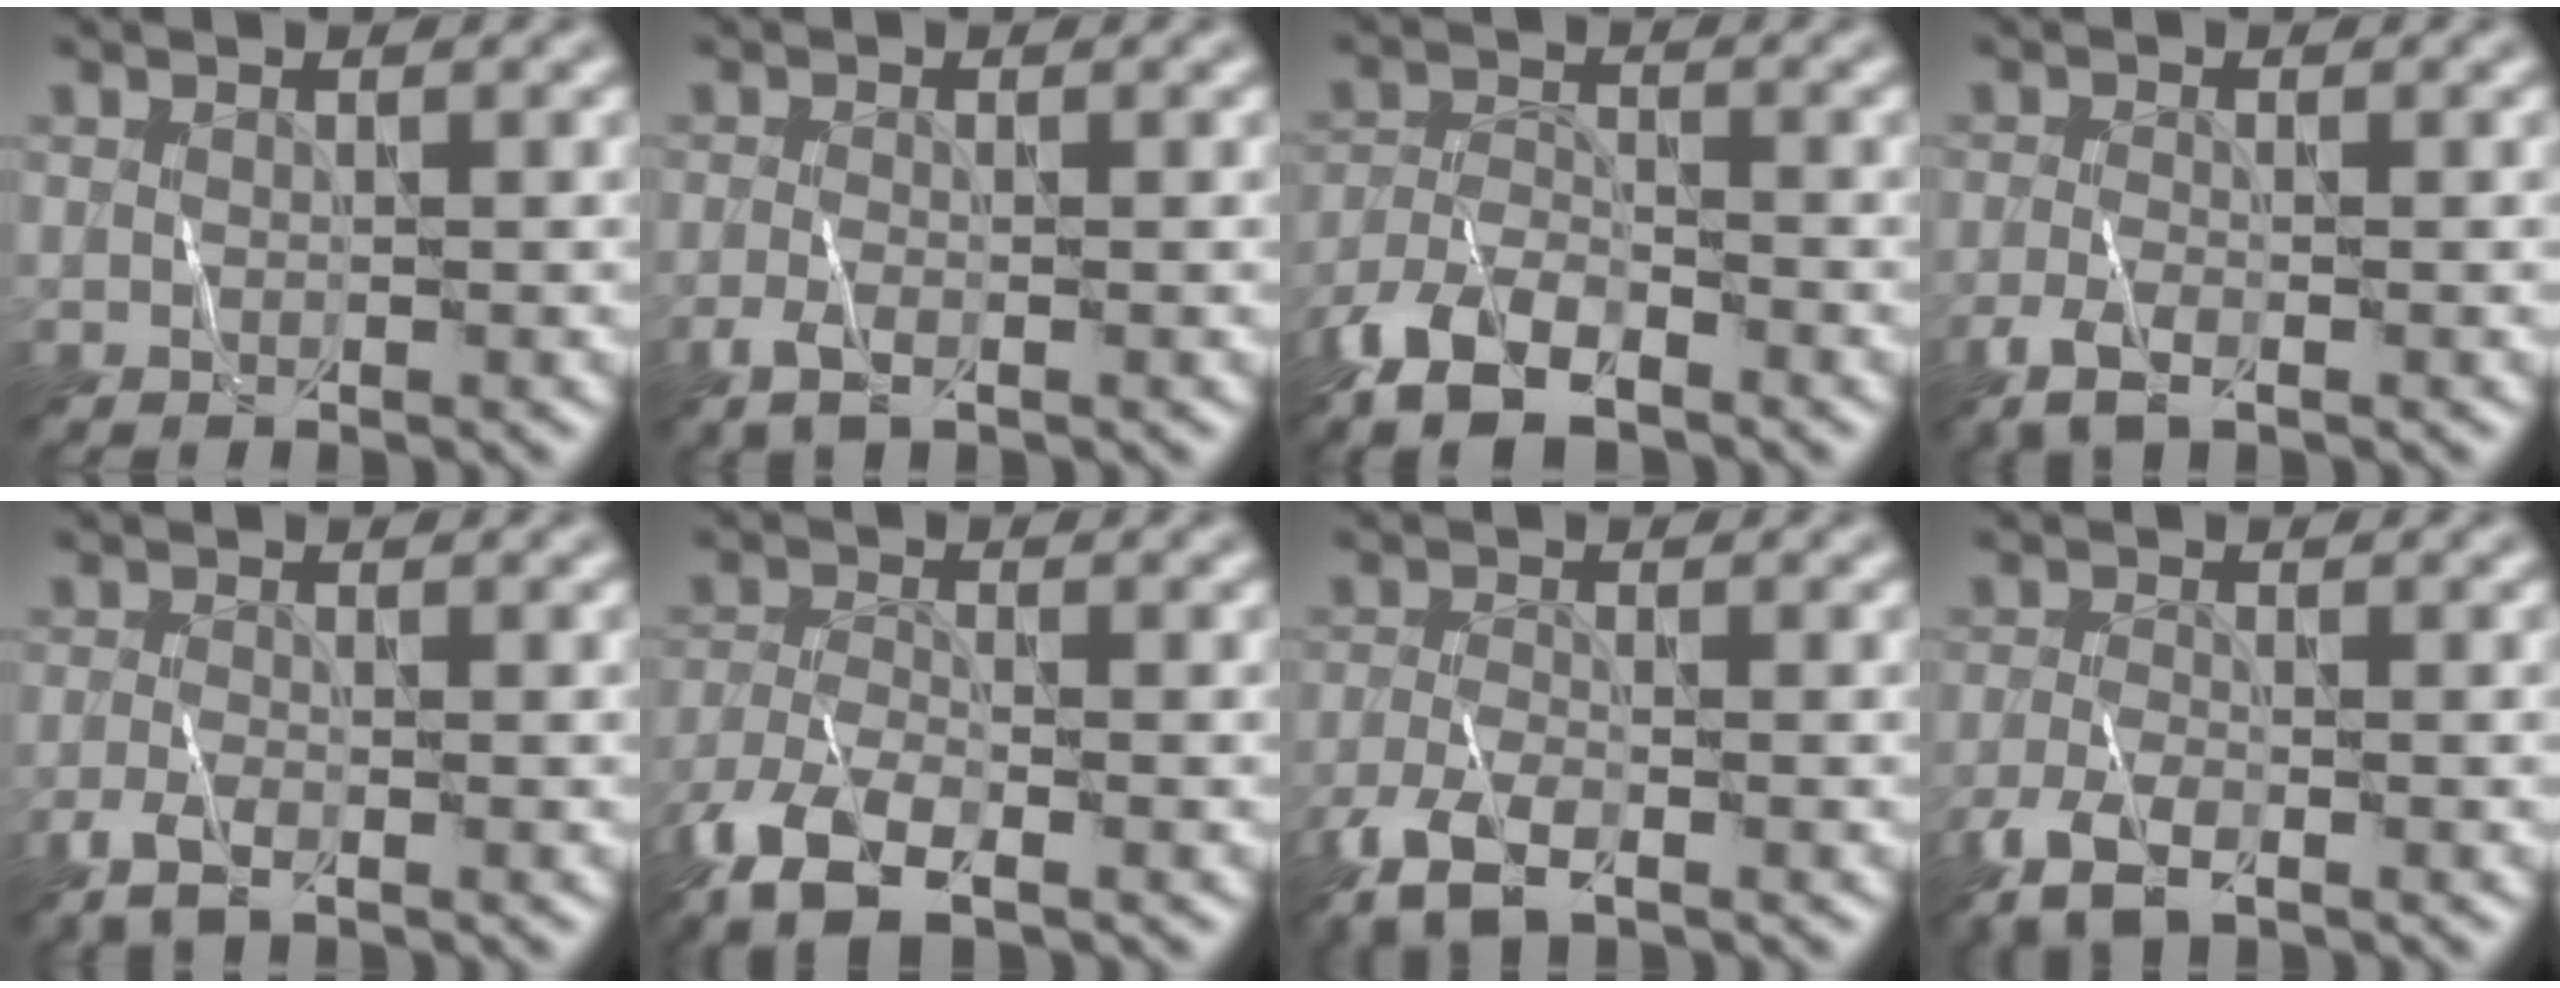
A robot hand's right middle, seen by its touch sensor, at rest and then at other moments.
{"total": 1.9, "force": [-0.9, 0.7, 1.6], "torque": [-0.037, -0.004, -0.023]}
{"total": 7.8, "force": [-5.3, 3.3, 4.6], "torque": [-0.092, -0.012, -0.107]}
{"total": 2.7, "force": [-1.5, 1.0, 2.1], "torque": [-0.049, -0.007, -0.035]}
{"total": 2.4, "force": [-1.4, 0.8, 1.8], "torque": [-0.043, -0.005, -0.034]}
{"total": 6.5, "force": [-4.1, 2.6, 4.3], "torque": [-0.090, -0.015, -0.086]}
{"total": 4.5, "force": [-2.9, 1.6, 3.0], "torque": [-0.070, -0.013, -0.063]}
{"total": 4.1, "force": [-2.5, 1.6, 2.7], "torque": [-0.064, -0.012, -0.055]}